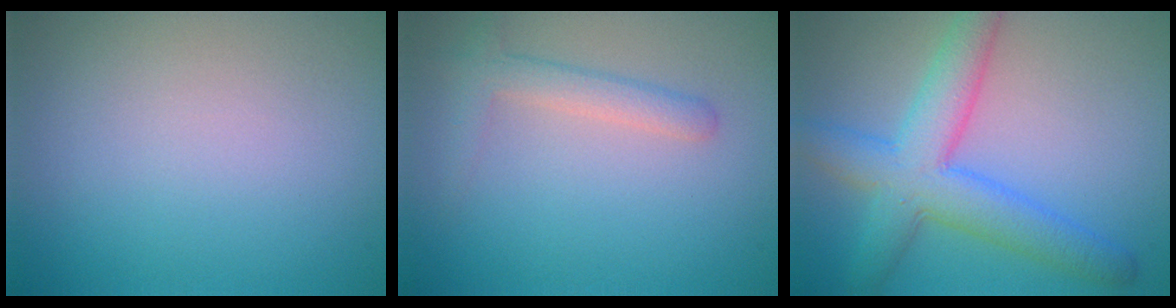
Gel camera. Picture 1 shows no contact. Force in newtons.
{"total": 2.2, "press": 2.2, "slide": 0.2}
{"total": 5.3, "press": 5.2, "slide": 0.3}